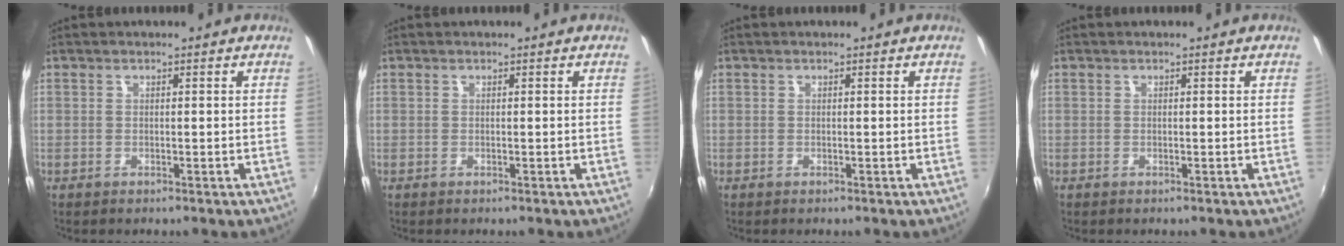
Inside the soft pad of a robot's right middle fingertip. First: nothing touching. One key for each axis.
{"total": 0.0}
{"total": 0.0}
{"total": 0.0}